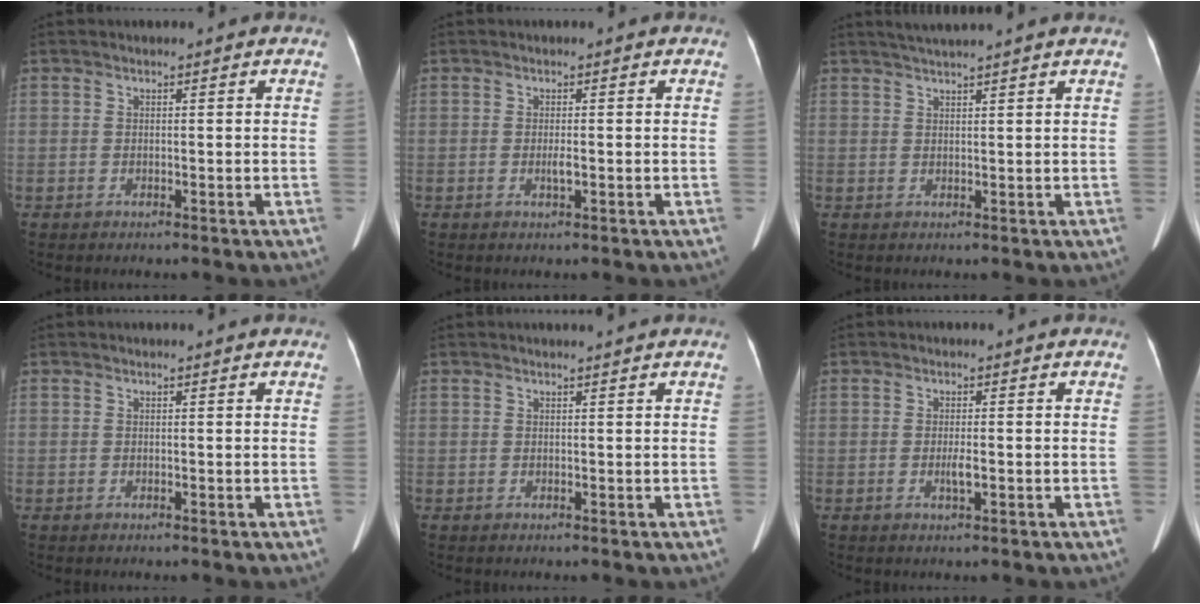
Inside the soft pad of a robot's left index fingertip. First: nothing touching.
{"total": 1.1, "force": [-0.2, 0.2, 1.1], "torque": [-0.024, -0.003, -0.003]}
{"total": 4.3, "force": [3.7, -1.1, 1.9], "torque": [-0.029, 0.023, 0.060]}
{"total": 0.6, "force": [0.6, 0.0, 0.2], "torque": [-0.003, 0.003, 0.006]}
{"total": 1.3, "force": [1.2, -0.4, 0.4], "torque": [-0.011, 0.002, 0.021]}
{"total": 1.6, "force": [-0.4, 0.2, 1.5], "torque": [-0.032, -0.003, -0.005]}